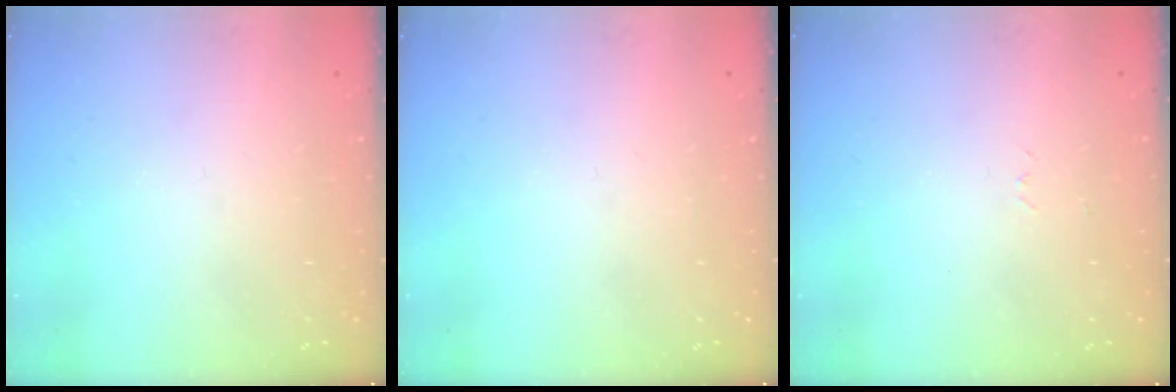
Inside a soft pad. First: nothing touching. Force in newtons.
{"total": 0.0}
{"total": 2.6, "press": 2.6, "slide": 0.4}